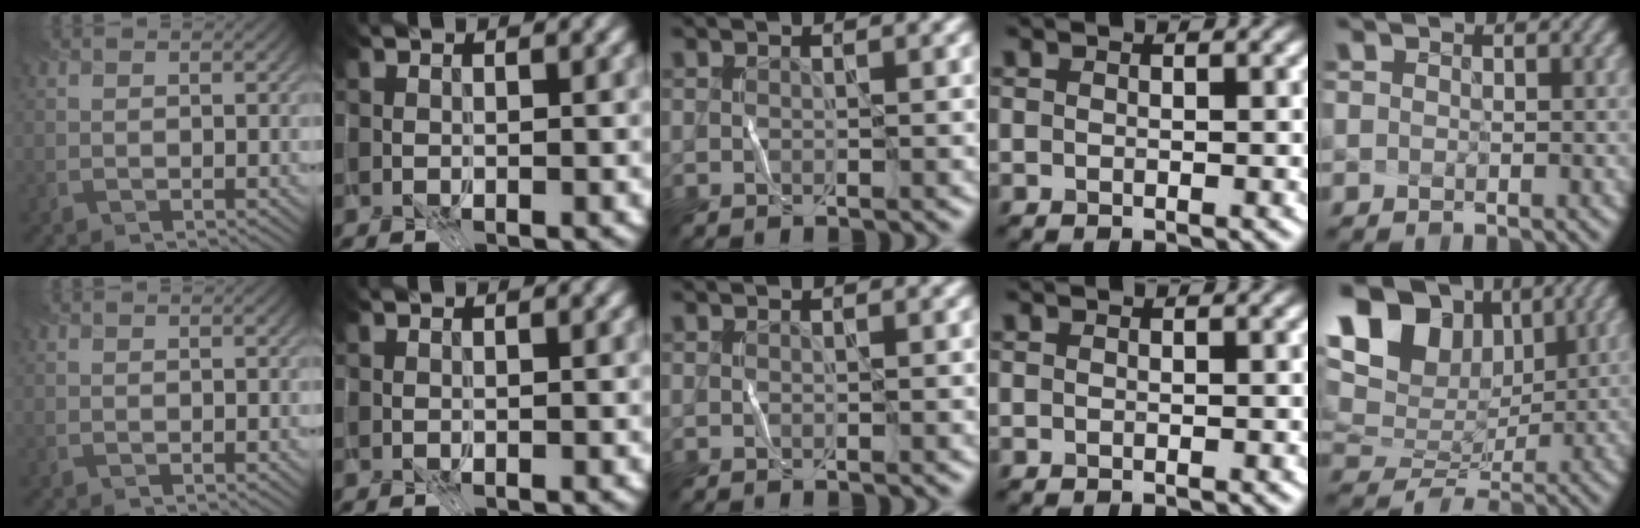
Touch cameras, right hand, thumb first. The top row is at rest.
{"little": {"total": 12.5, "force": [5.2, 8.8, 7.2], "torque": [-0.171, 0.024, 0.104]}}